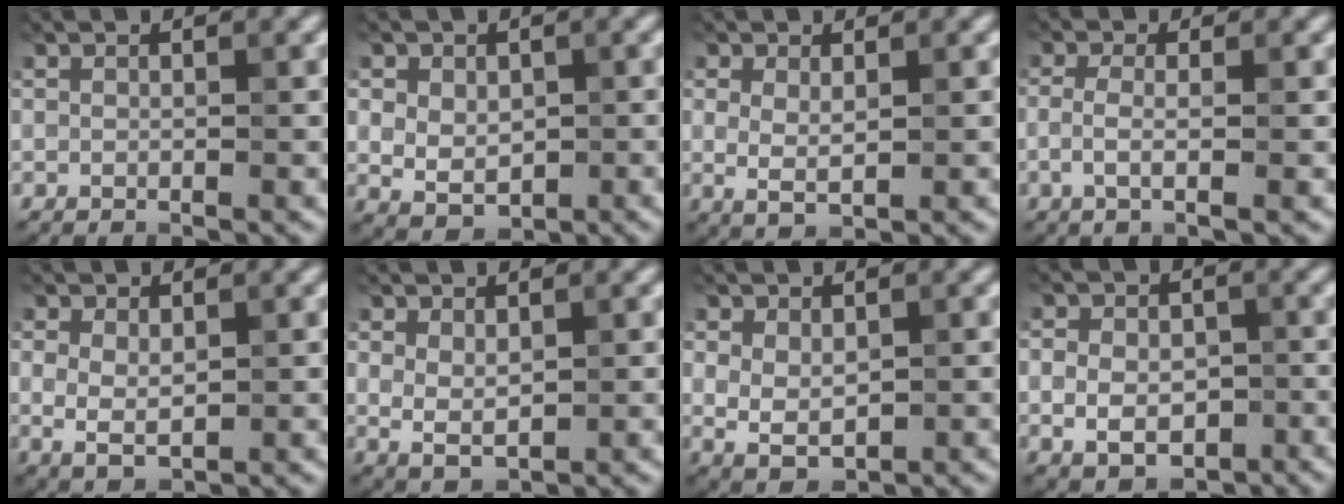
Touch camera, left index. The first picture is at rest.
{"total": 3.4, "force": [0.4, 2.6, 2.2], "torque": [-0.035, -0.007, 0.012]}
{"total": 1.9, "force": [0.4, 0.7, 1.7], "torque": [-0.036, -0.005, 0.010]}
{"total": 2.2, "force": [-0.3, 0.7, 2.1], "torque": [-0.046, -0.004, -0.011]}
{"total": 2.8, "force": [0.3, 1.7, 2.2], "torque": [-0.042, -0.002, 0.009]}
{"total": 2.3, "force": [0.5, 1.4, 1.7], "torque": [-0.034, -0.003, 0.015]}
{"total": 3.3, "force": [0.2, 2.2, 2.5], "torque": [-0.043, -0.003, 0.009]}
{"total": 5.5, "force": [-1.3, 4.0, 3.6], "torque": [-0.052, -0.008, -0.017]}